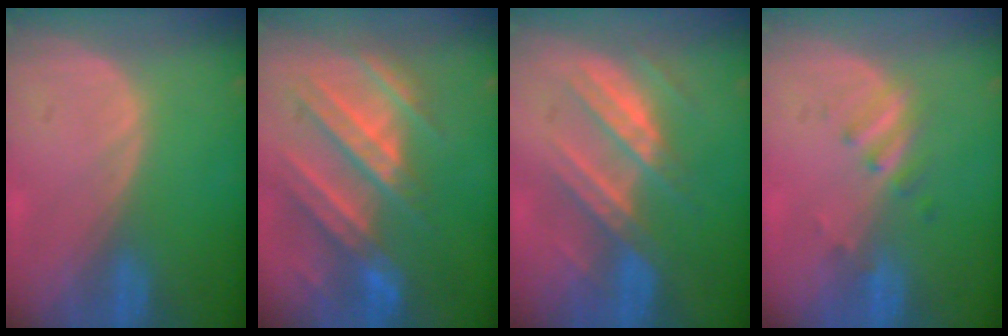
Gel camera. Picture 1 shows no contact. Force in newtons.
{"total": 10.2, "press": 9.5, "slide": 3.8}
{"total": 7.3, "press": 7.3, "slide": 1.0}
{"total": 3.1, "press": 2.8, "slide": 1.2}